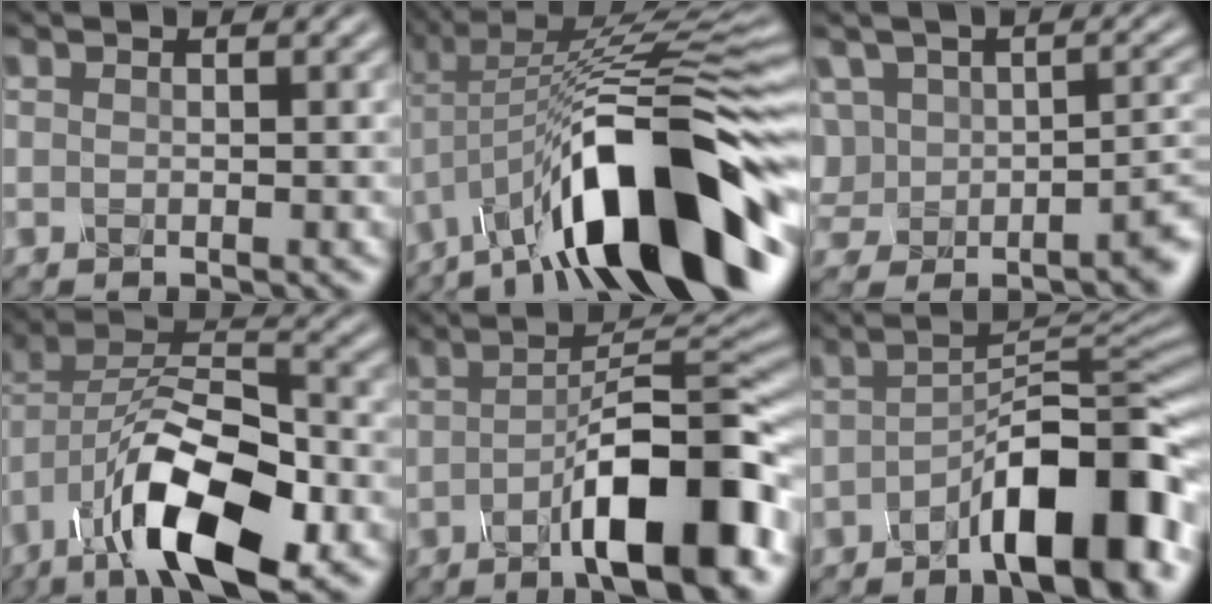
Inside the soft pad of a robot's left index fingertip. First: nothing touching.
{"total": 15.2, "force": [-5.3, 4.8, 13.5], "torque": [-0.211, 0.023, -0.080]}
{"total": 5.8, "force": [-1.7, 4.2, 3.6], "torque": [-0.056, -0.003, -0.025]}
{"total": 12.1, "force": [-6.4, 4.8, 9.1], "torque": [-0.170, -0.002, -0.112]}
{"total": 10.5, "force": [-4.2, 2.4, 9.3], "torque": [-0.132, 0.015, -0.067]}
{"total": 9.7, "force": [-4.8, 2.6, 7.9], "torque": [-0.108, 0.016, -0.078]}